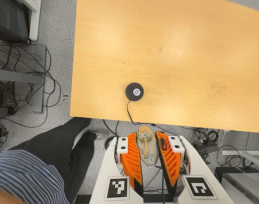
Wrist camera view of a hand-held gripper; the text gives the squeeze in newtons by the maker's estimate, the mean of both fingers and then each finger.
{"total": 21.0, "left": 23.5, "right": 18.5}